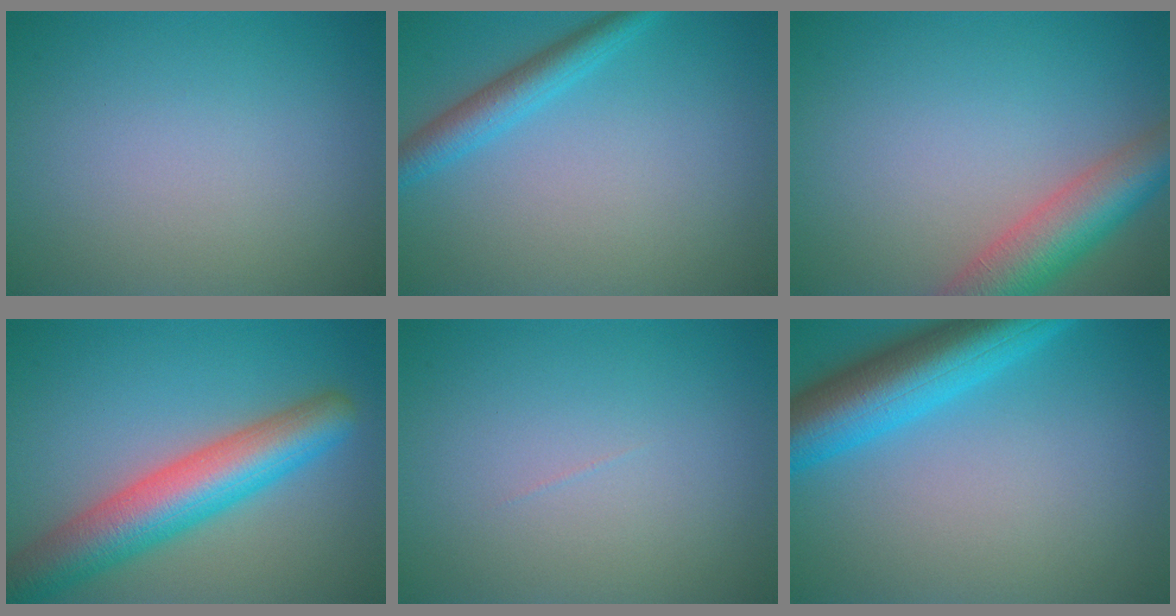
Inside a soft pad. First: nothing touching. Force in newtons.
{"total": 3.1, "press": 3.1, "slide": 0.1}
{"total": 6.2, "press": 6.2, "slide": 0.4}
{"total": 8.2, "press": 8.2, "slide": 0.3}
{"total": 0.0}
{"total": 8.5, "press": 8.5, "slide": 0.6}